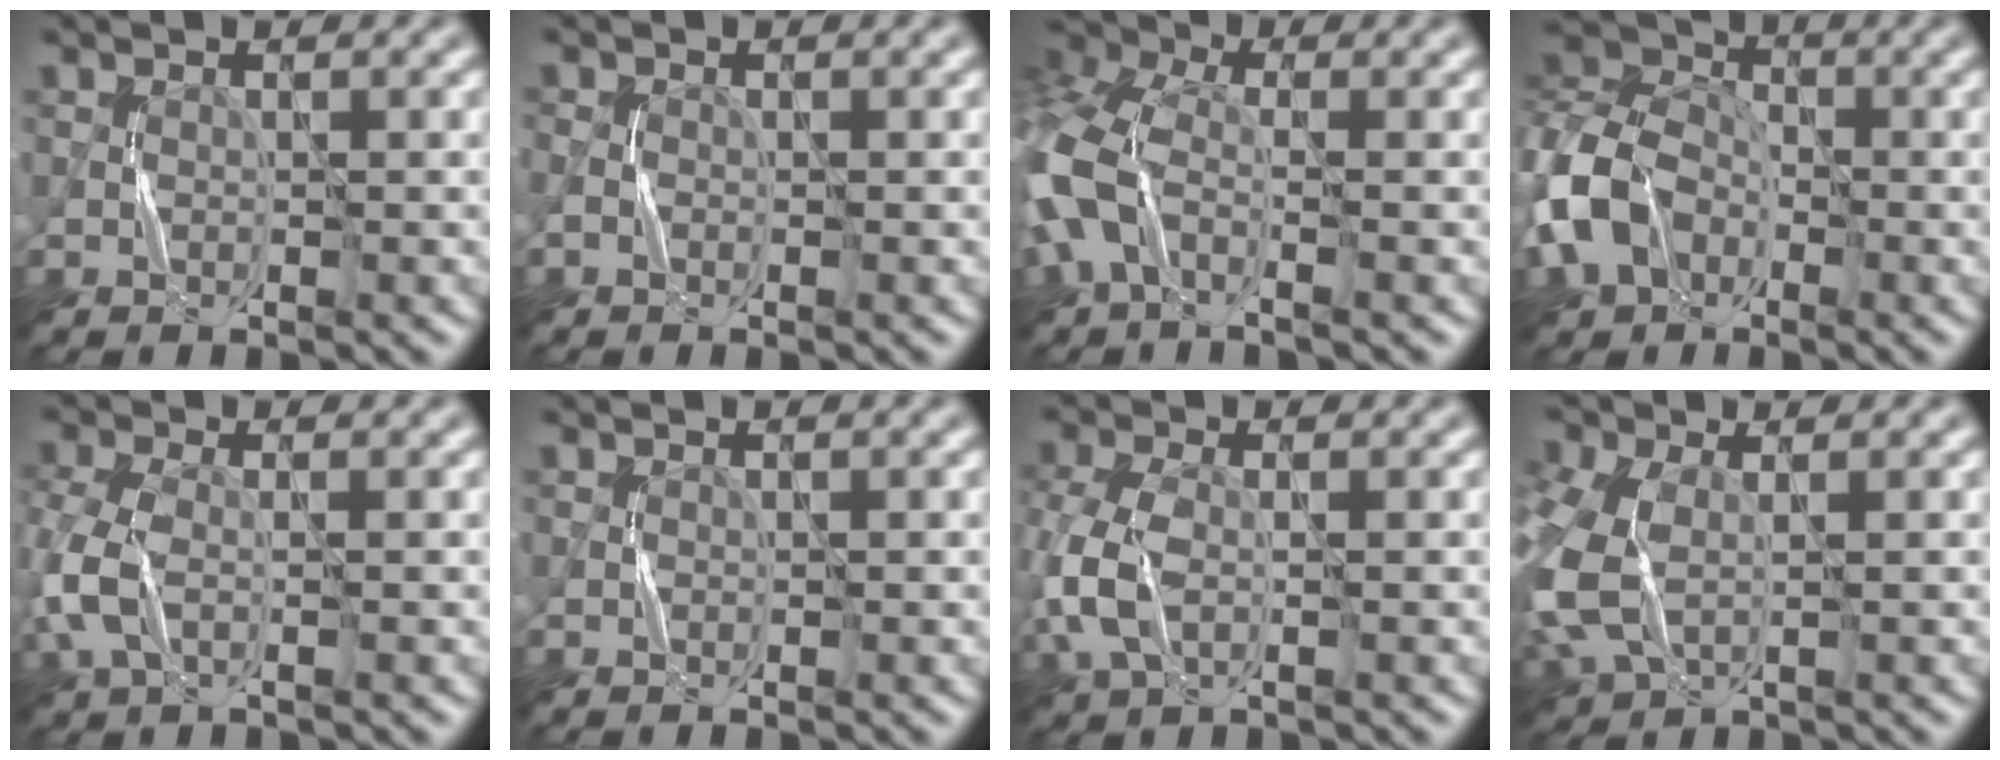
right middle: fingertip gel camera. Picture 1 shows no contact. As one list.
[{"total": 0.8, "force": [-0.3, 0.6, 0.3], "torque": [-0.006, 0.003, -0.008]}, {"total": 8.3, "force": [-2.0, 4.9, 6.4], "torque": [-0.182, 0.000, -0.058]}, {"total": 7.3, "force": [-2.7, 5.5, 3.9], "torque": [-0.092, 0.003, -0.072]}, {"total": 3.9, "force": [-0.7, 2.2, 3.1], "torque": [-0.088, 0.004, -0.023]}, {"total": 0.0}, {"total": 5.1, "force": [-0.8, 3.1, 4.0], "torque": [-0.113, 0.004, -0.022]}, {"total": 7.6, "force": [-0.5, 5.0, 5.7], "torque": [-0.177, -0.009, -0.012]}]